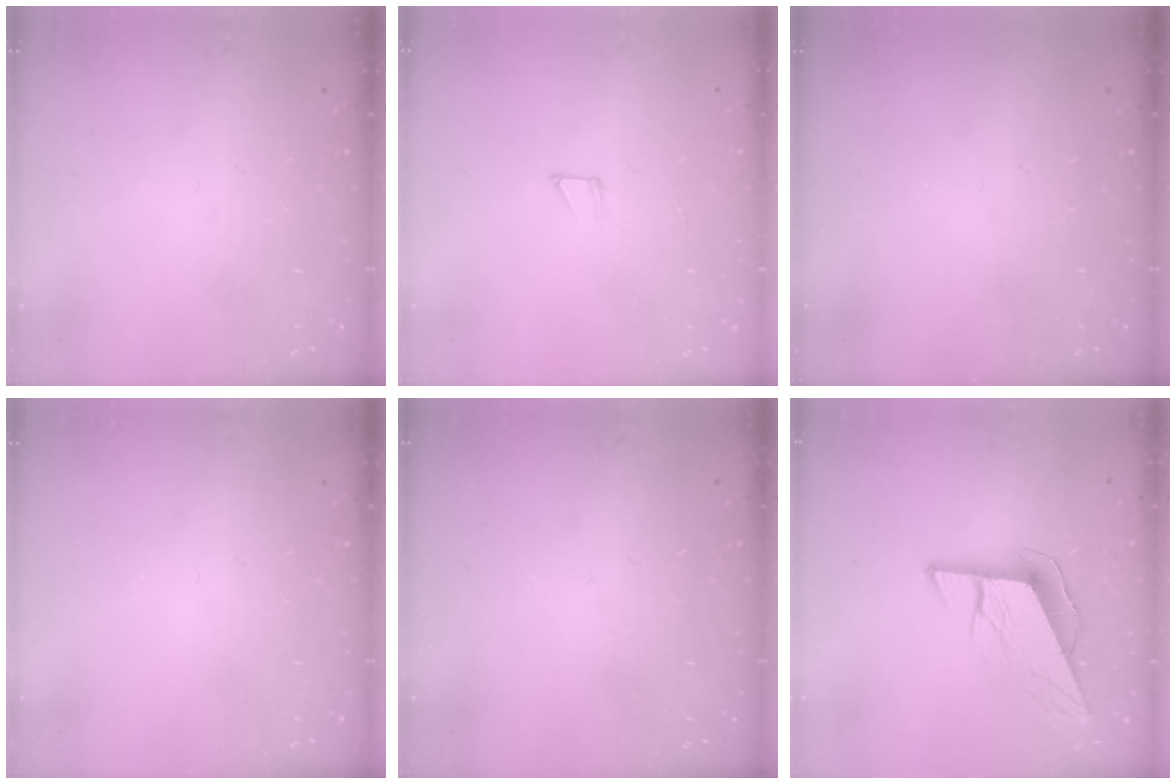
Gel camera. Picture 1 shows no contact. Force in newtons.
{"total": 2.1, "press": 2.1, "slide": 0.1}
{"total": 0.0}
{"total": 0.0}
{"total": 1.5, "press": 1.5, "slide": 0.1}
{"total": 10.7, "press": 10.2, "slide": 3.3}